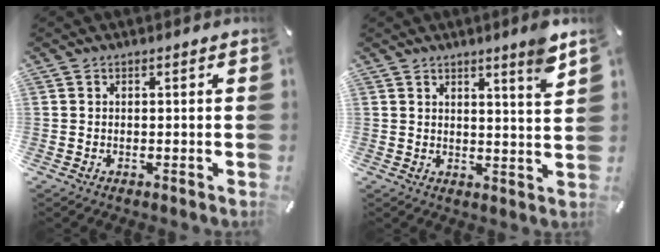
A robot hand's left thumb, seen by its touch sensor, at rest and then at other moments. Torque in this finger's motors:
{"motor_torque": [0.29, -0.47, 0.23, 0.03, -0.02]}